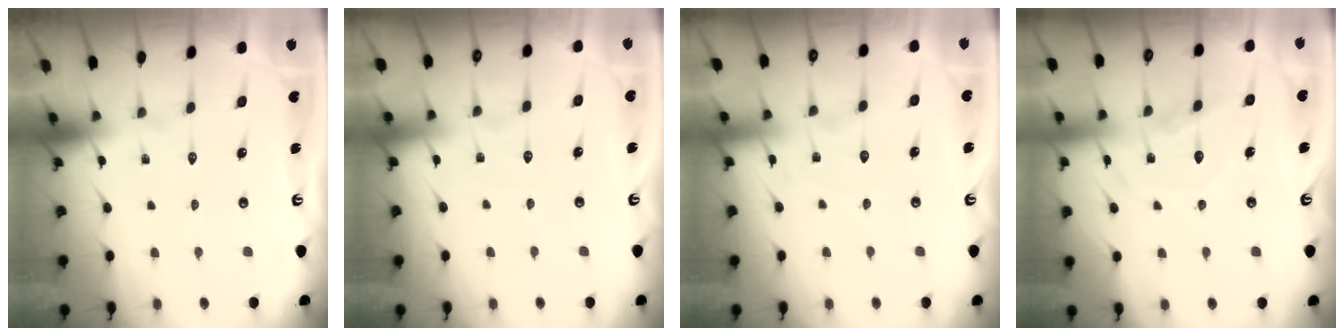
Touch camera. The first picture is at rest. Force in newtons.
{"total": 2.9, "press": 2.9, "slide": 0.3}
{"total": 6.0, "press": 6.0, "slide": 0.7}
{"total": 10.1, "press": 10.1, "slide": 0.7}